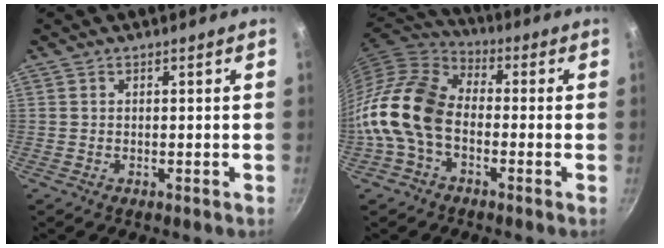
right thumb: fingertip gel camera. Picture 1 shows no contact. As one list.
[{"total": 13.8, "force": [-3.5, 9.1, 9.8], "torque": [-0.170, 0.041, -0.093]}]